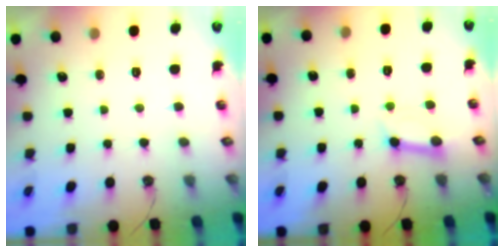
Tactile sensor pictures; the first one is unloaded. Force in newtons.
{"total": 5.6, "press": 5.6, "slide": 0.8}